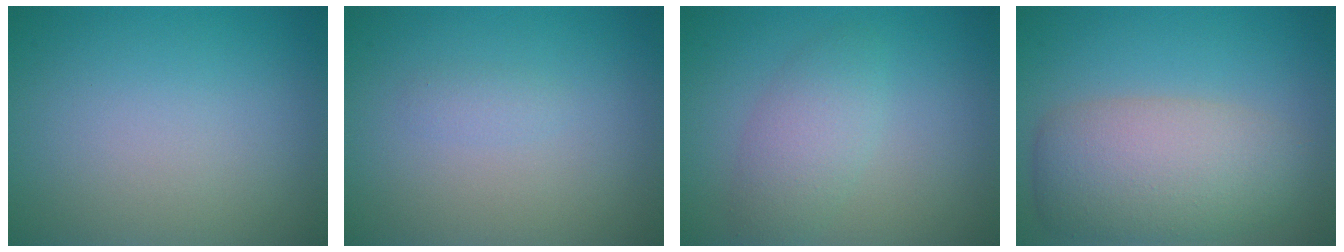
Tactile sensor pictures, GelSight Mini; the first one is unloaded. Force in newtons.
{"total": 0.8, "press": 0.8, "slide": 0.0}
{"total": 3.1, "press": 3.1, "slide": 0.1}
{"total": 7.0, "press": 7.0, "slide": 0.4}